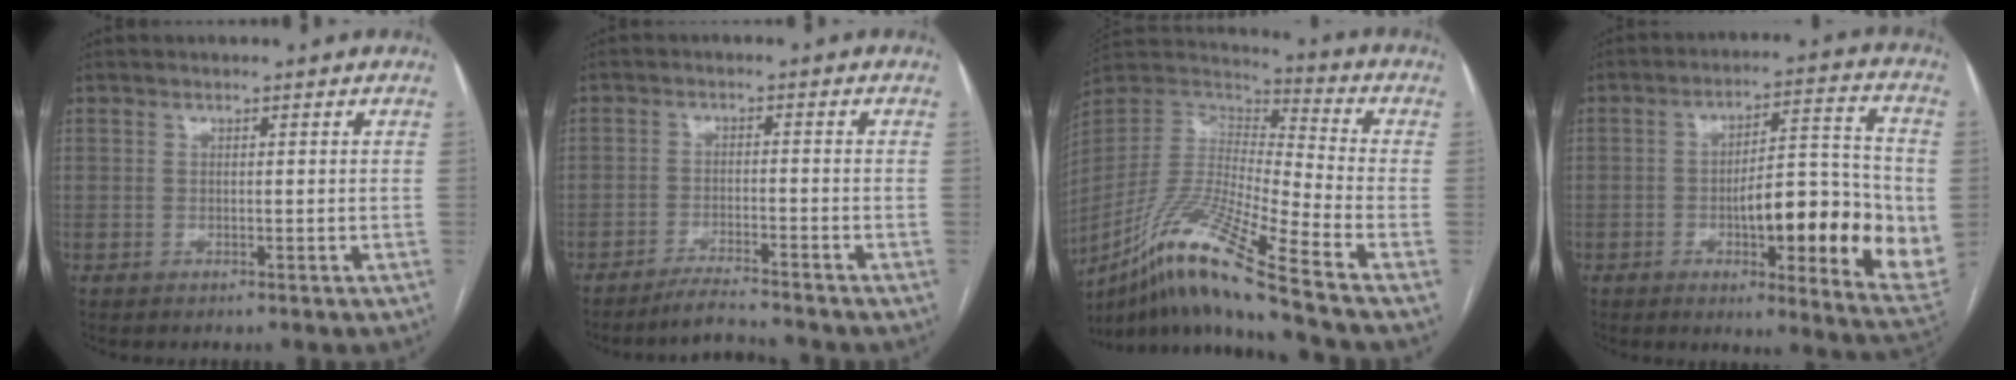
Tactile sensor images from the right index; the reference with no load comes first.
{"total": 4.5, "force": [-4.4, -0.8, 0.7], "torque": [-0.014, -0.015, -0.077]}
{"total": 19.2, "force": [-12.5, -0.4, 14.5], "torque": [-0.312, -0.027, -0.234]}
{"total": 18.5, "force": [-3.1, 4.2, 17.8], "torque": [-0.214, 0.011, -0.033]}